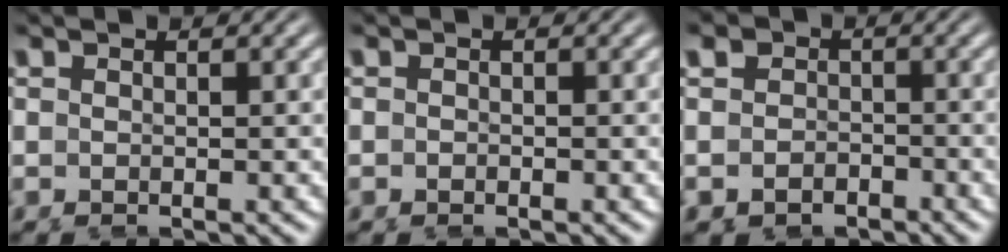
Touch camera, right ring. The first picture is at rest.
{"total": 0.9, "force": [-0.4, 0.8, 0.2], "torque": [-0.010, 0.000, -0.013]}
{"total": 5.3, "force": [-2.2, 4.7, 1.3], "torque": [-0.037, -0.022, -0.041]}